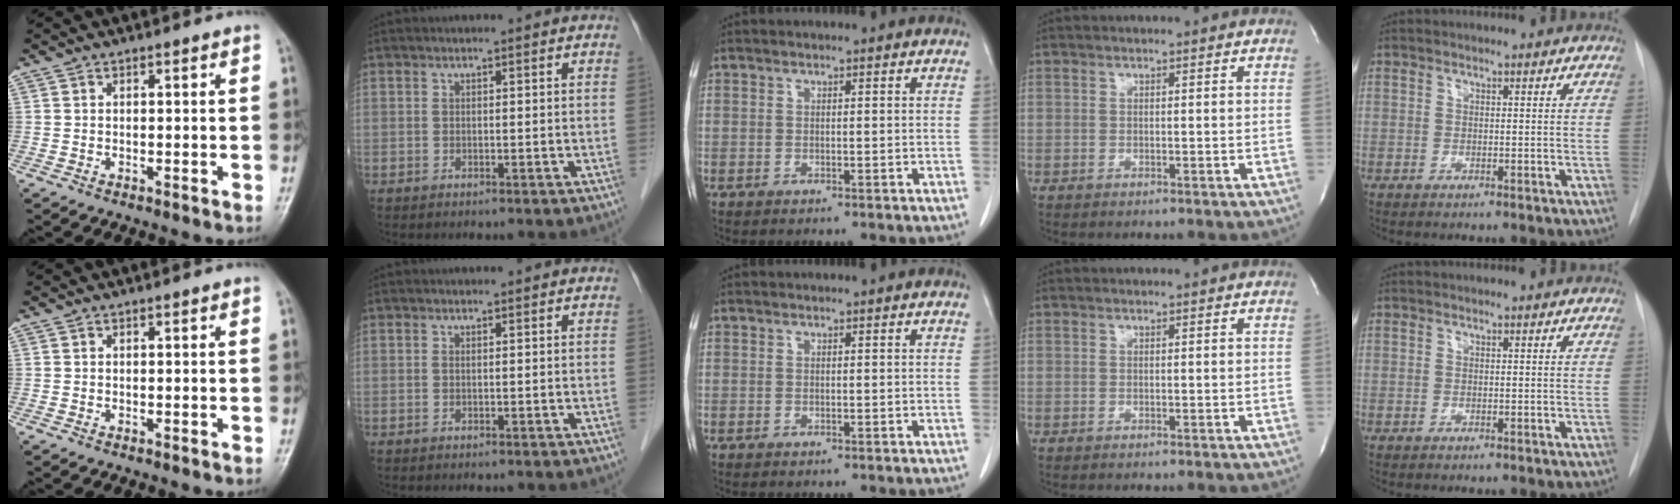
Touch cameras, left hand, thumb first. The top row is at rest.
{}